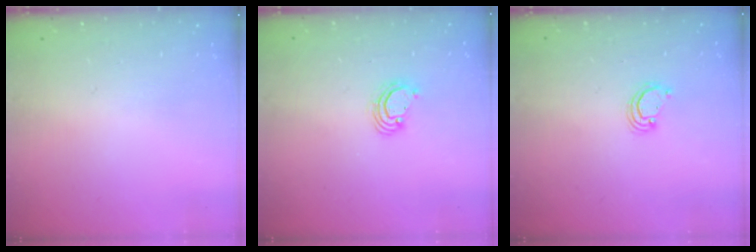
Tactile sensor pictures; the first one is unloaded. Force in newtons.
{"total": 3.9, "press": 3.9, "slide": 0.2}
{"total": 2.0, "press": 2.0, "slide": 0.2}